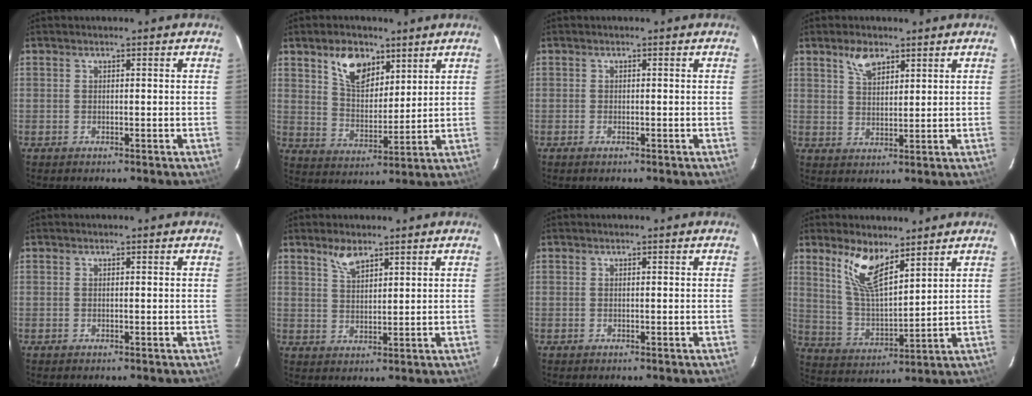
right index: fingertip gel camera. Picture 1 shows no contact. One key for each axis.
{"total": 9.7, "fx": 5.8, "fy": 5.5, "fz": 5.5, "tx": -0.092, "ty": 0.011, "tz": 0.111}
{"total": 0.8, "fx": -0.5, "fy": 0.3, "fz": 0.4, "tx": -0.008, "ty": -0.002, "tz": -0.011}
{"total": 4.7, "fx": 3.2, "fy": 2.3, "fz": 2.7, "tx": -0.045, "ty": 0.006, "tz": 0.059}
{"total": 0.0}
{"total": 4.0, "fx": 3.0, "fy": 1.5, "fz": 2.1, "tx": -0.039, "ty": 0.002, "tz": 0.058}
{"total": 0.0}
{"total": 10.3, "fx": 6.8, "fy": 3.3, "fz": 7.0, "tx": -0.139, "ty": 0.001, "tz": 0.140}